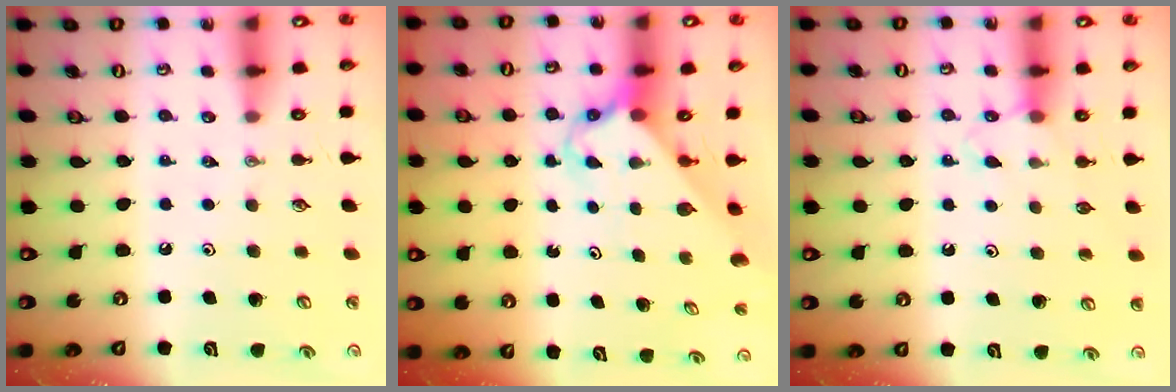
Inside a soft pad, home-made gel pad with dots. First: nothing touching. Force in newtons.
{"total": 2.5, "press": 2.5, "slide": 0.1}
{"total": 5.8, "press": 5.7, "slide": 0.7}